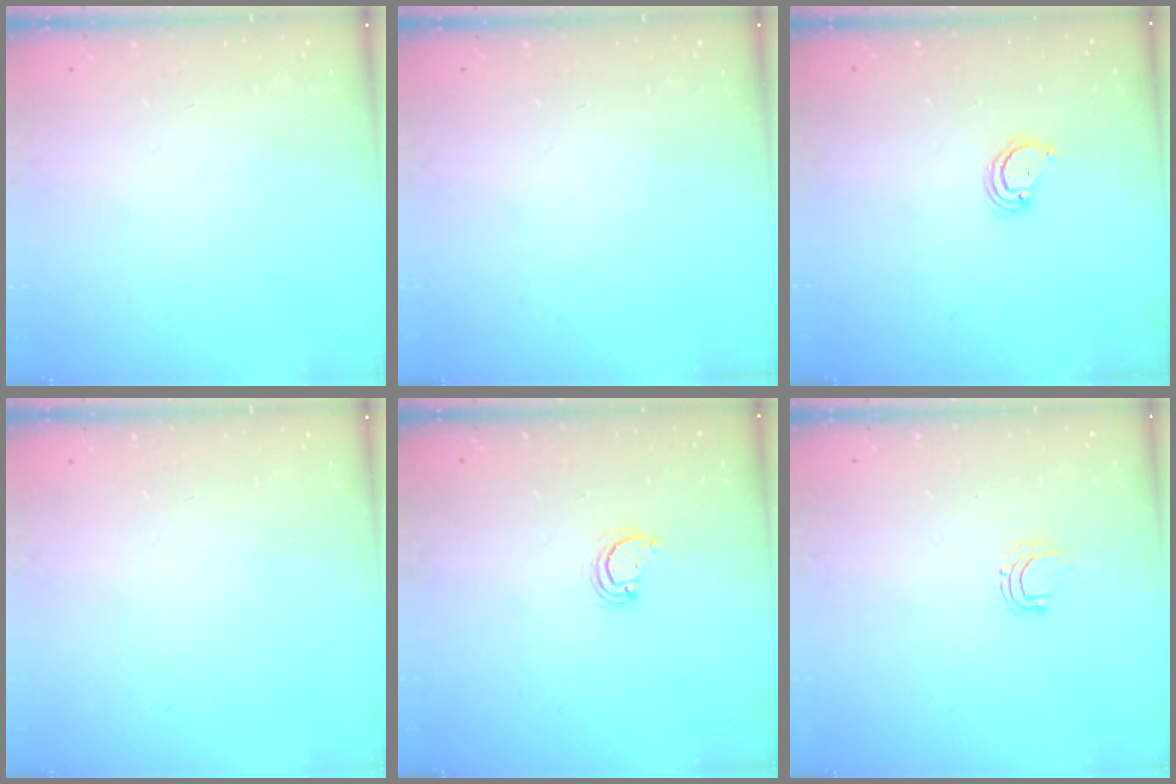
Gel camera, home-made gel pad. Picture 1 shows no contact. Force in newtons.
{"total": 0.0}
{"total": 2.4, "press": 2.4, "slide": 0.2}
{"total": 0.0}
{"total": 3.0, "press": 3.0, "slide": 0.2}
{"total": 4.9, "press": 4.8, "slide": 0.5}